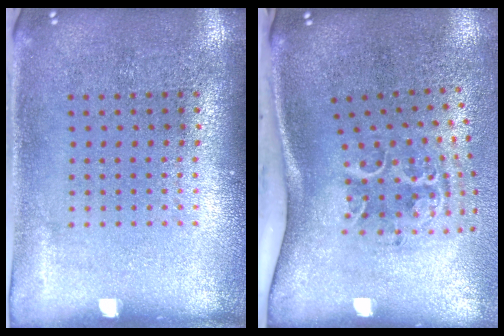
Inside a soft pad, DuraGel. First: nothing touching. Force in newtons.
{"total": 2.2, "press": 1.3, "slide": 1.8}